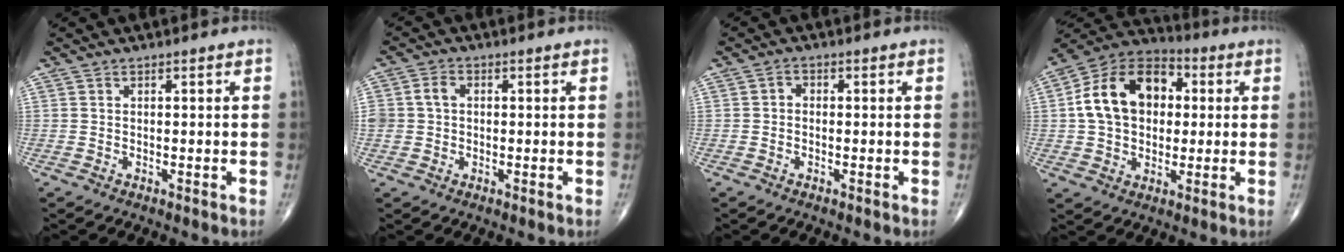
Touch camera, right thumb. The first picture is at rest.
{"total": 4.0, "force": [0.2, 3.3, 2.3], "torque": [-0.042, 0.014, 0.004]}
{"total": 1.4, "force": [-0.2, 1.2, 0.8], "torque": [-0.002, 0.006, -0.009]}
{"total": 16.4, "force": [2.1, 11.7, 11.3], "torque": [-0.166, 0.024, 0.026]}